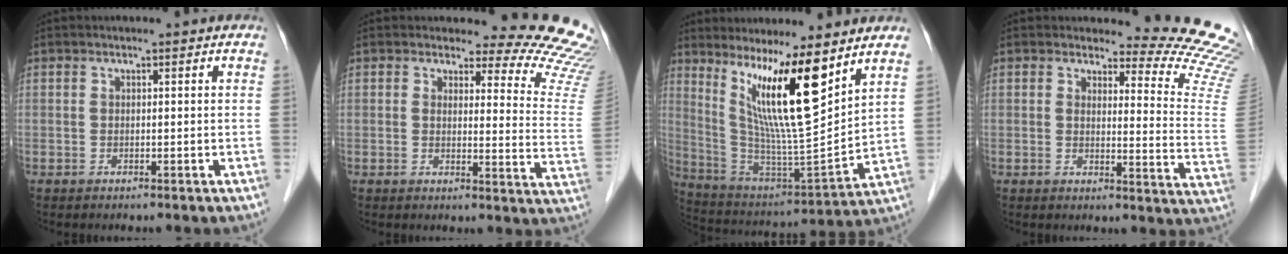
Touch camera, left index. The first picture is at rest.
{"total": 15.1, "force": [14.7, 2.4, 2.7], "torque": [0.000, -0.124, 0.121]}
{"total": 15.2, "force": [9.3, 0.7, 12.0], "torque": [-0.225, -0.020, 0.175]}
{"total": 14.5, "force": [14.4, 0.4, 1.9], "torque": [0.001, -0.152, 0.125]}